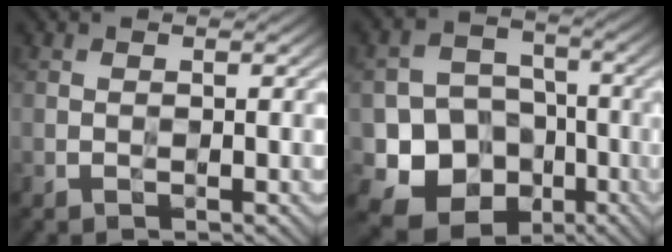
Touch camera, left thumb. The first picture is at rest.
{"total": 12.4, "force": [-4.4, 10.4, 5.0], "torque": [-0.111, -0.033, -0.103]}